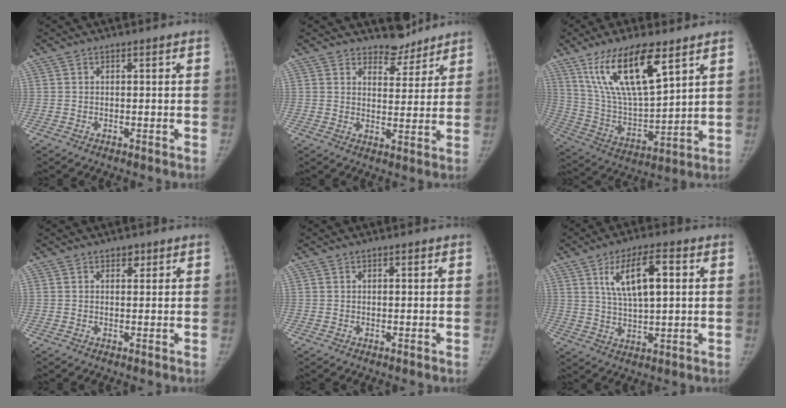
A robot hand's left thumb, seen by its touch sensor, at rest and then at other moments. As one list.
[{"total": 5.7, "force": [5.1, 2.5, 0.4], "torque": [0.021, -0.045, 0.080]}, {"total": 18.5, "force": [10.4, 5.8, 14.2], "torque": [-0.251, -0.045, 0.206]}, {"total": 1.6, "force": [1.0, 1.1, 0.7], "torque": [0.002, -0.004, 0.011]}, {"total": 0.9, "force": [0.4, 0.5, 0.7], "torque": [-0.010, 0.000, 0.005]}, {"total": 11.1, "force": [3.5, 4.2, 9.7], "torque": [-0.159, -0.003, 0.064]}]